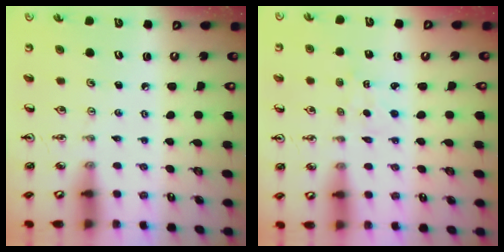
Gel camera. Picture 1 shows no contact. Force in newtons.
{"total": 1.2, "press": 1.2, "slide": 0.2}